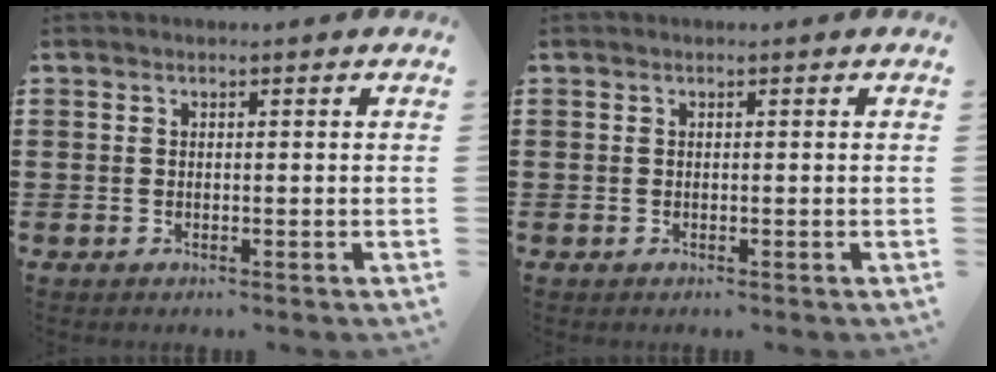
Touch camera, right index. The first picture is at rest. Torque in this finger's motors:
{"motor_torque": [-1.06, 1.08, 0.00, -0.01]}